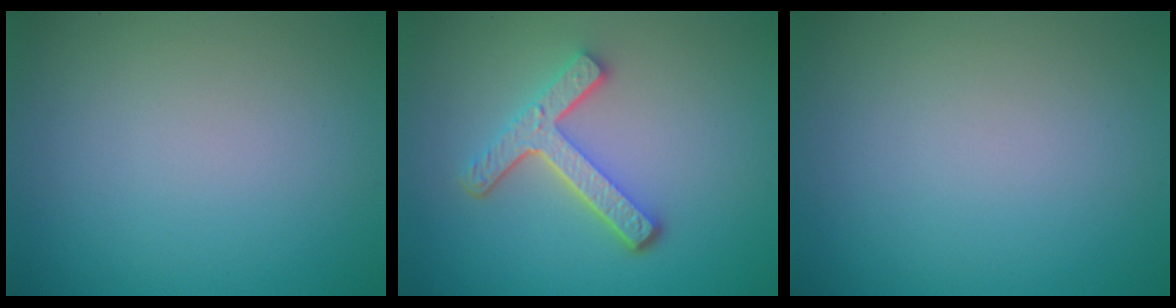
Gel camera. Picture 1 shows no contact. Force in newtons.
{"total": 4.5, "press": 3.4, "slide": 2.8}
{"total": 0.0}